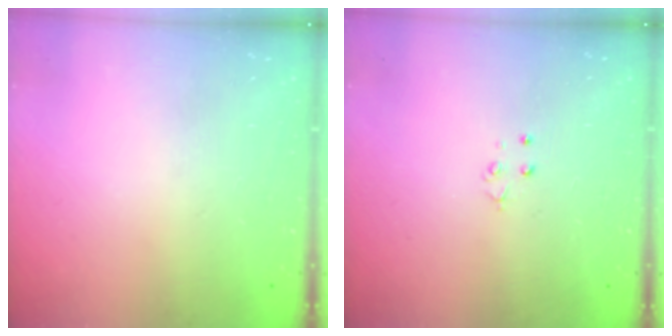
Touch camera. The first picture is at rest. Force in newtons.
{"total": 2.8, "press": 2.8, "slide": 0.3}